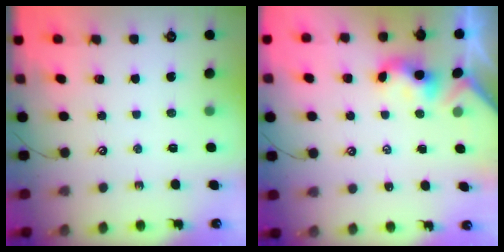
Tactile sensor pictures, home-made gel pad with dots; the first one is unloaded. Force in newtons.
{"total": 2.4, "press": 2.4, "slide": 0.2}